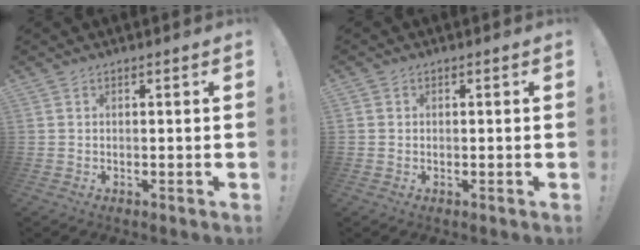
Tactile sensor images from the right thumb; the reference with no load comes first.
{"total": 0.9, "force": [0.3, 0.8, 0.0], "torque": [0.001, 0.003, 0.004]}